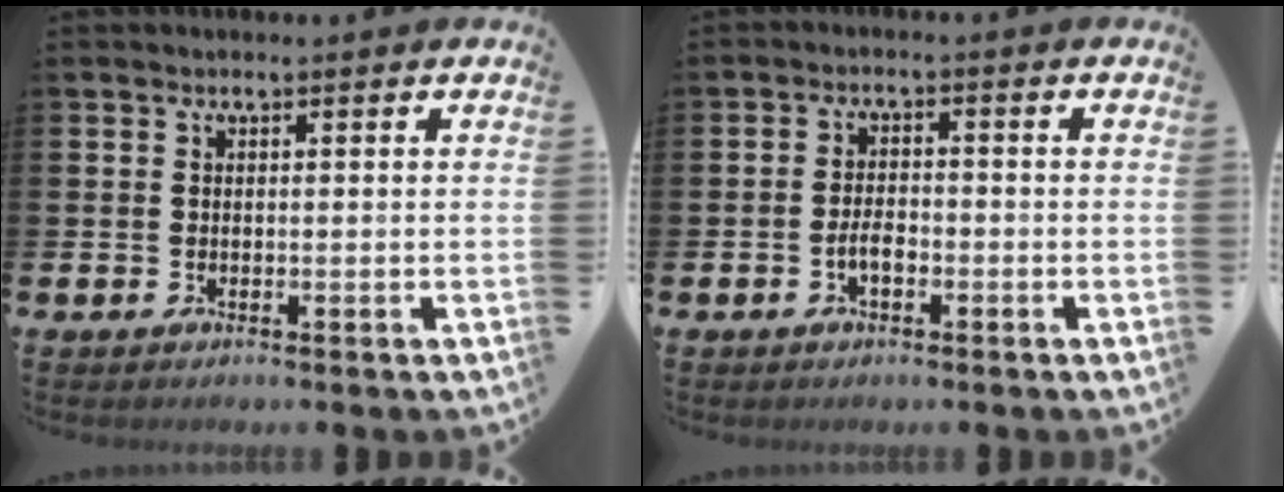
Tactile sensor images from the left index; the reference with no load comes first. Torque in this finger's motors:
{"motor_torque": [0.45, 0.43, 0.06, 0.06]}